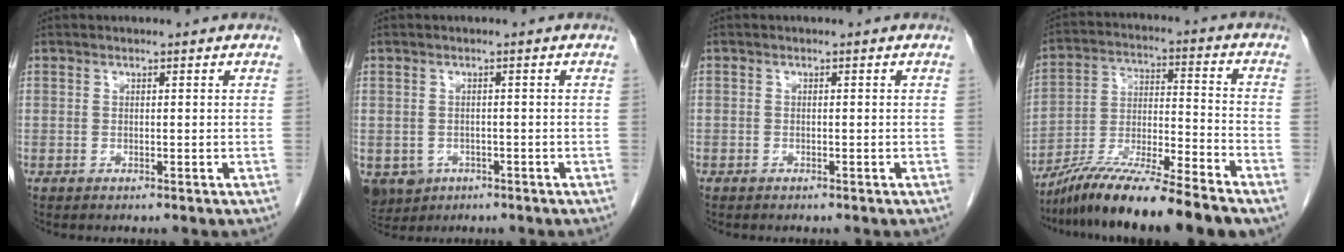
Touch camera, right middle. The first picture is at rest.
{"total": 7.1, "force": [-3.4, 5.8, 2.3], "torque": [-0.061, -0.001, -0.046]}
{"total": 0.5, "force": [-0.4, 0.3, 0.1], "torque": [-0.006, 0.003, -0.009]}
{"total": 14.1, "force": [-11.5, -0.4, 8.1], "torque": [-0.141, -0.012, -0.208]}